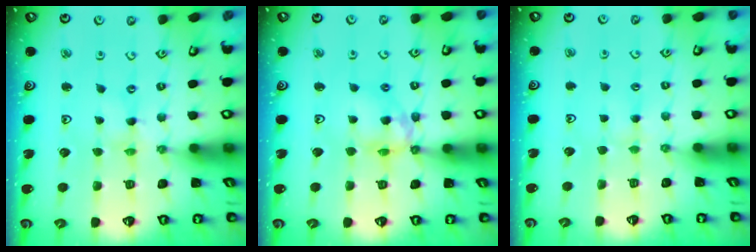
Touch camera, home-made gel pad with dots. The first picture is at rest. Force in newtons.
{"total": 10.8, "press": 10.8, "slide": 0.9}
{"total": 2.2, "press": 2.2, "slide": 0.4}